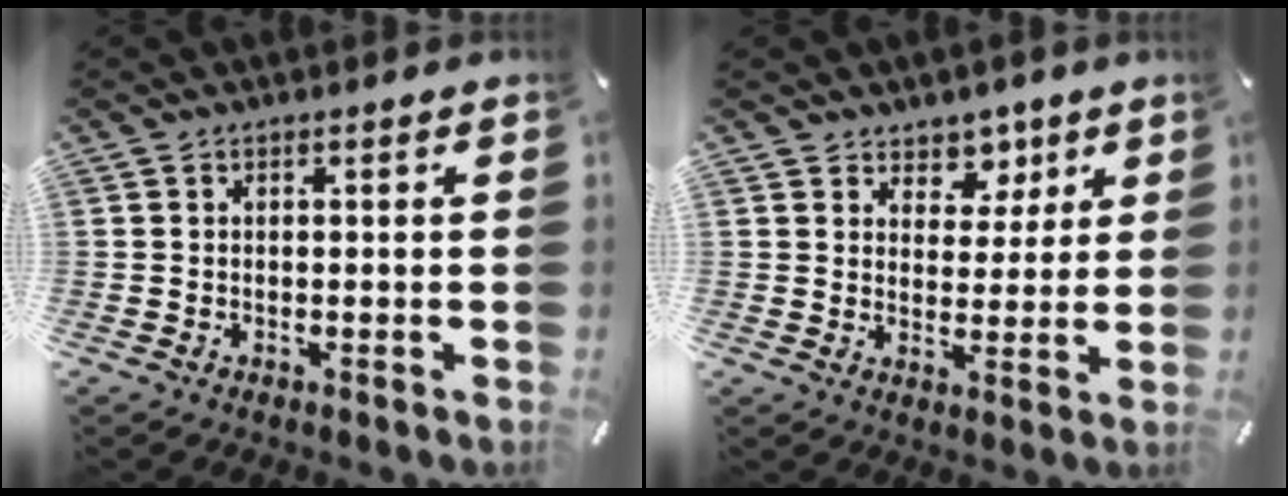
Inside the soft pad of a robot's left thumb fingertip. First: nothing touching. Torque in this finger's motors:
{"motor_torque": [-0.07, 0.06, 0.41, -0.38, 0.02]}